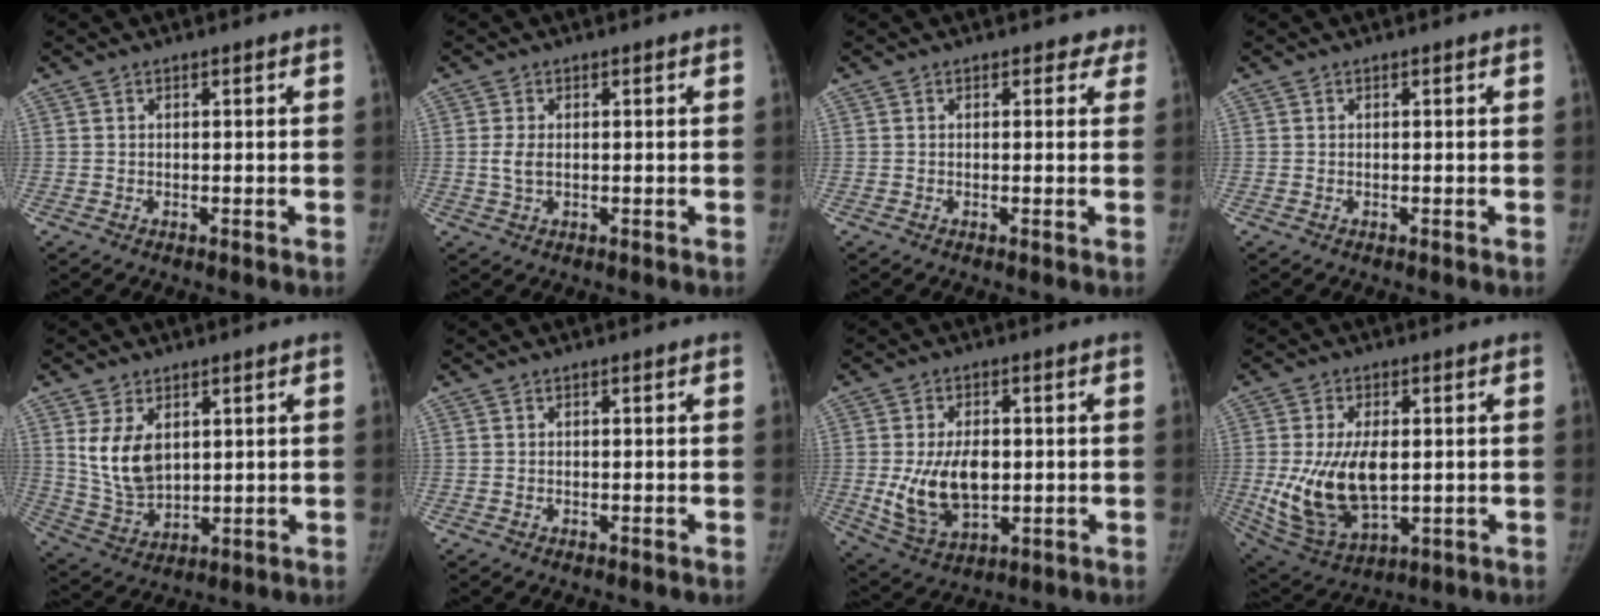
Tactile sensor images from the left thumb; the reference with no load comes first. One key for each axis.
{"total": 2.6, "fx": 0.1, "fy": 1.5, "fz": 2.1, "tx": -0.047, "ty": -0.001, "tz": 0.005}
{"total": 2.3, "fx": 1.7, "fy": 1.5, "fz": 0.3, "tx": 0.027, "ty": -0.006, "tz": 0.004}
{"total": 0.0}
{"total": 9.8, "fx": 3.0, "fy": 6.2, "fz": 6.9, "tx": -0.112, "ty": -0.018, "tz": 0.076}
{"total": 0.0}
{"total": 12.7, "fx": -0.4, "fy": 7.7, "fz": 10.0, "tx": -0.169, "ty": -0.008, "tz": 0.008}
{"total": 16.0, "fx": -0.3, "fy": 9.0, "fz": 13.3, "tx": -0.246, "ty": -0.014, "tz": 0.015}